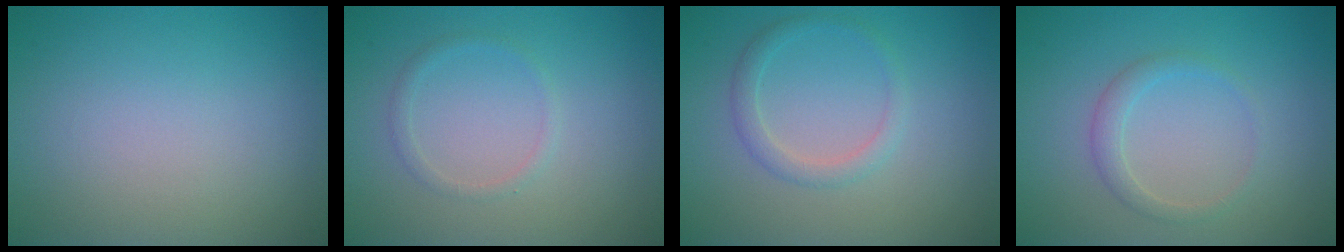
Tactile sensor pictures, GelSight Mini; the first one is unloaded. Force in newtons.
{"total": 1.0, "press": 1.0, "slide": 0.1}
{"total": 1.7, "press": 1.7, "slide": 0.1}
{"total": 1.6, "press": 1.6, "slide": 0.1}